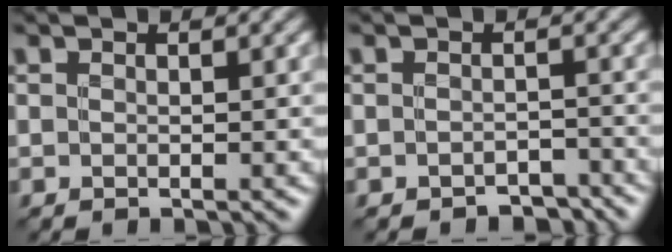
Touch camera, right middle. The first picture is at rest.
{"total": 1.8, "force": [-1.6, 0.7, 0.4], "torque": [0.000, 0.003, -0.022]}